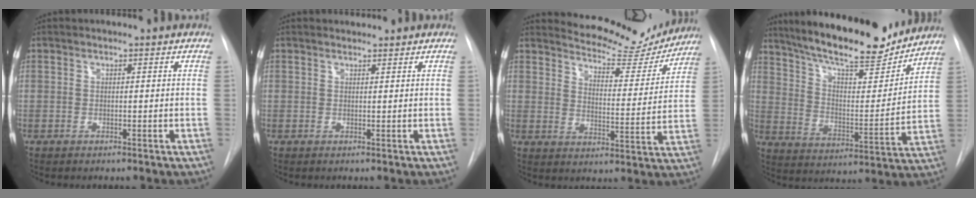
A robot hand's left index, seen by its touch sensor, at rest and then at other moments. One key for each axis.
{"total": 1.2, "fx": 1.2, "fy": 0.3, "fz": 0.0, "tx": -0.010, "ty": 0.010, "tz": 0.023}
{"total": 13.3, "fx": 12.8, "fy": 3.0, "fz": 2.1, "tx": -0.023, "ty": -0.030, "tz": 0.160}
{"total": 20.4, "fx": 17.8, "fy": 3.9, "fz": 9.0, "tx": -0.150, "ty": -0.007, "tz": 0.270}